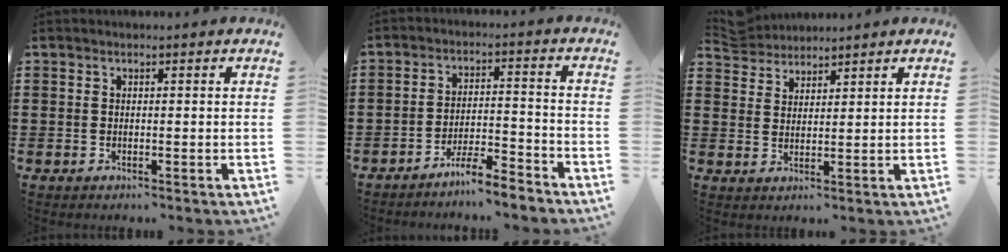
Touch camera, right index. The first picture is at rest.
{"total": 5.3, "force": [-5.1, 0.0, 1.7], "torque": [-0.038, 0.000, -0.100]}
{"total": 3.9, "force": [3.8, 0.7, -0.1], "torque": [-0.012, -0.004, 0.074]}